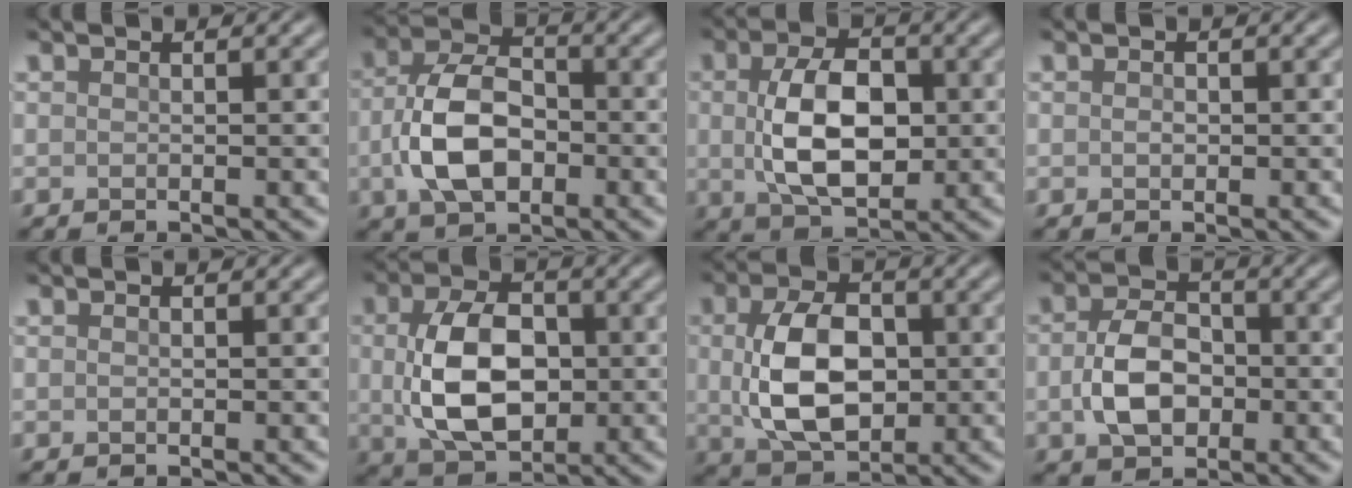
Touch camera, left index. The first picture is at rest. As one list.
[{"total": 6.9, "force": [-1.4, 4.3, 5.3], "torque": [-0.111, 0.003, -0.030]}, {"total": 7.5, "force": [0.1, 4.5, 6.1], "torque": [-0.122, 0.000, 0.004]}, {"total": 0.5, "force": [0.0, 0.4, 0.4], "torque": [-0.008, -0.001, -0.001]}, {"total": 0.0}, {"total": 8.7, "force": [0.0, 5.5, 6.6], "torque": [-0.138, -0.001, 0.003]}, {"total": 8.3, "force": [0.1, 5.3, 6.4], "torque": [-0.133, 0.001, 0.004]}, {"total": 5.1, "force": [-0.7, 3.5, 3.7], "torque": [-0.077, -0.002, -0.014]}]